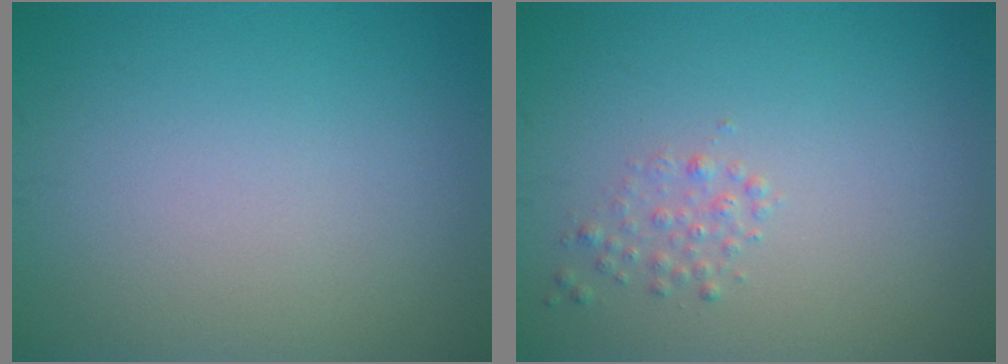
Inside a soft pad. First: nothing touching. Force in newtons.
{"total": 1.1, "press": 1.1, "slide": 0.0}